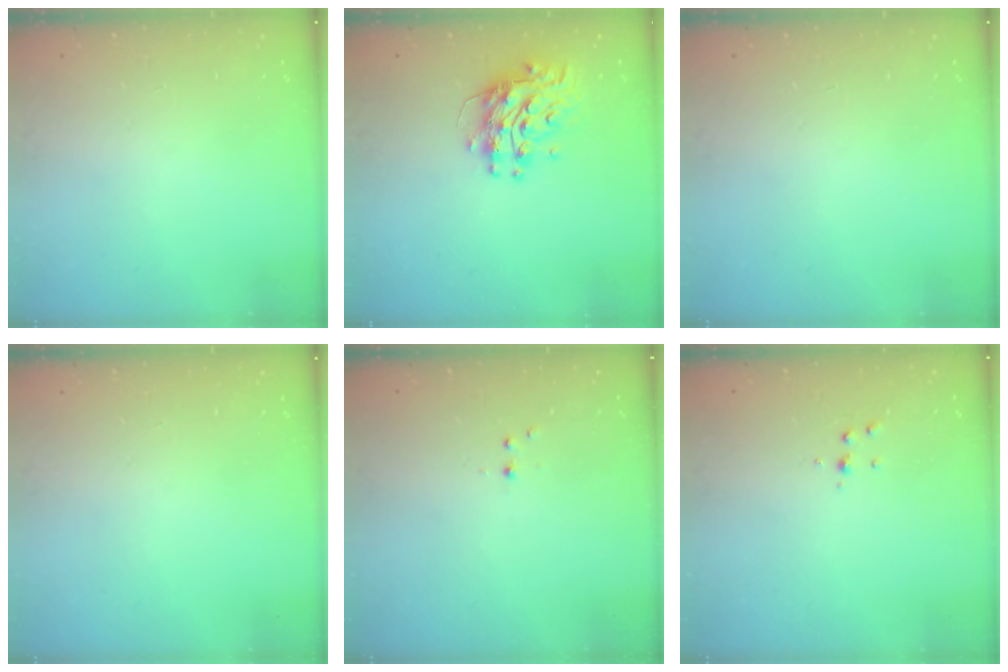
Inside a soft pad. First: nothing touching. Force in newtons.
{"total": 11.5, "press": 11.5, "slide": 1.0}
{"total": 0.0}
{"total": 0.0}
{"total": 2.2, "press": 1.9, "slide": 1.2}
{"total": 3.8, "press": 3.8, "slide": 0.4}